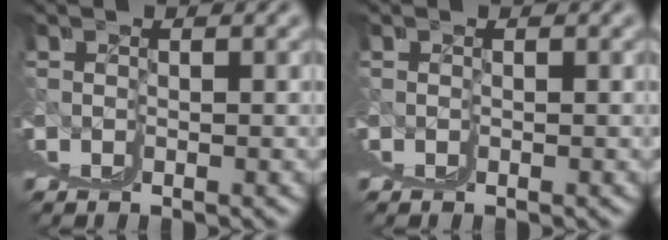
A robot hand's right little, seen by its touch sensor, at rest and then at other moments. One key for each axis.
{"total": 0.0}